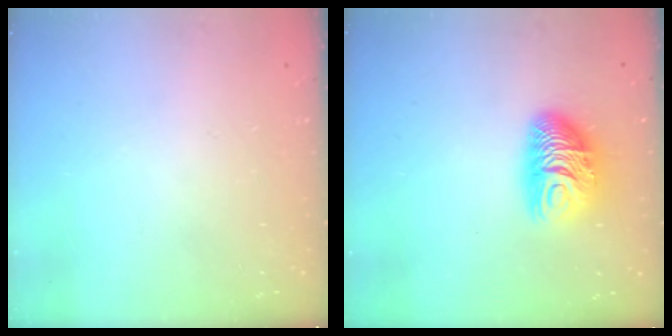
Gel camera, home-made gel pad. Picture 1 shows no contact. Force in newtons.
{"total": 10.2, "press": 10.1, "slide": 0.6}